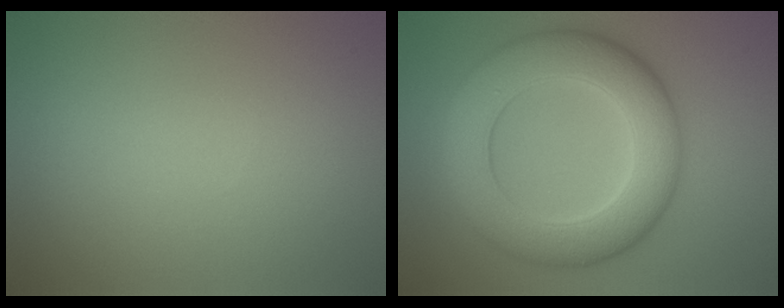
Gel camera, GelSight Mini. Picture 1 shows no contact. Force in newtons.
{"total": 9.3, "press": 9.3, "slide": 0.2}